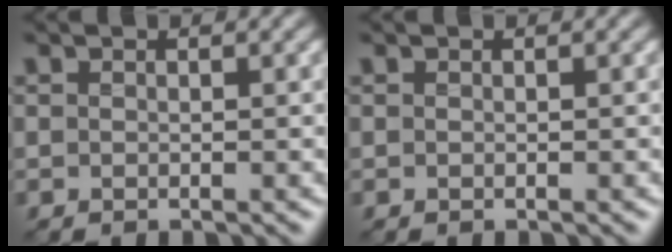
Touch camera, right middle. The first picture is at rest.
{"total": 0.0}